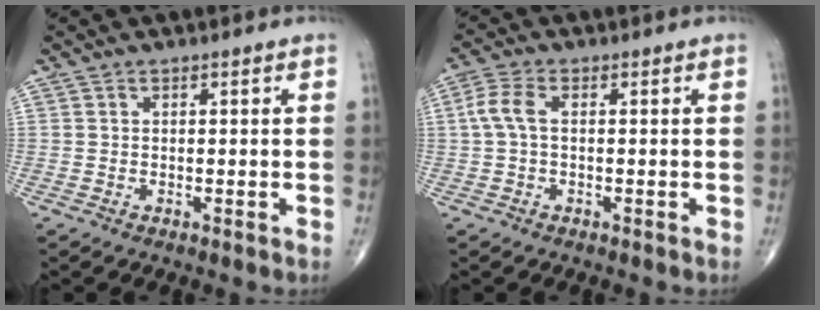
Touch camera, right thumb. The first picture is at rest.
{"total": 4.3, "force": [0.3, 2.2, 3.7], "torque": [-0.097, 0.012, 0.001]}